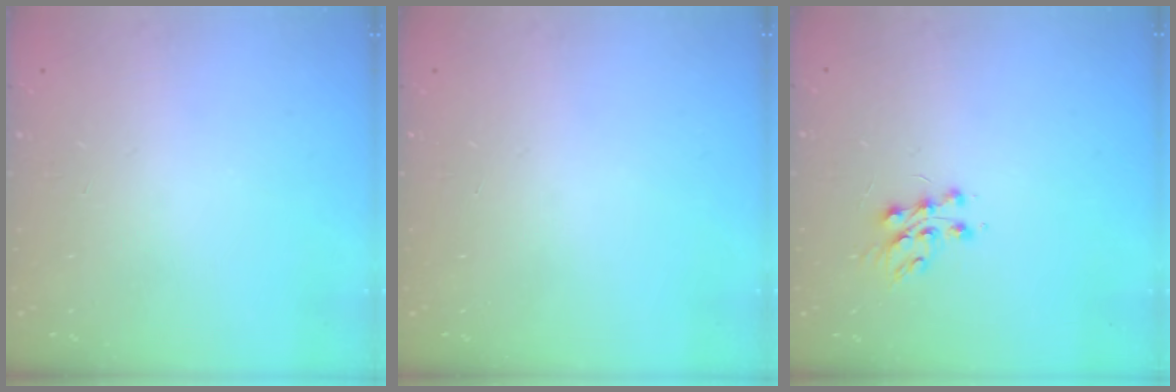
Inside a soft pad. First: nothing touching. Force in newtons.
{"total": 0.0}
{"total": 7.9, "press": 7.8, "slide": 0.6}